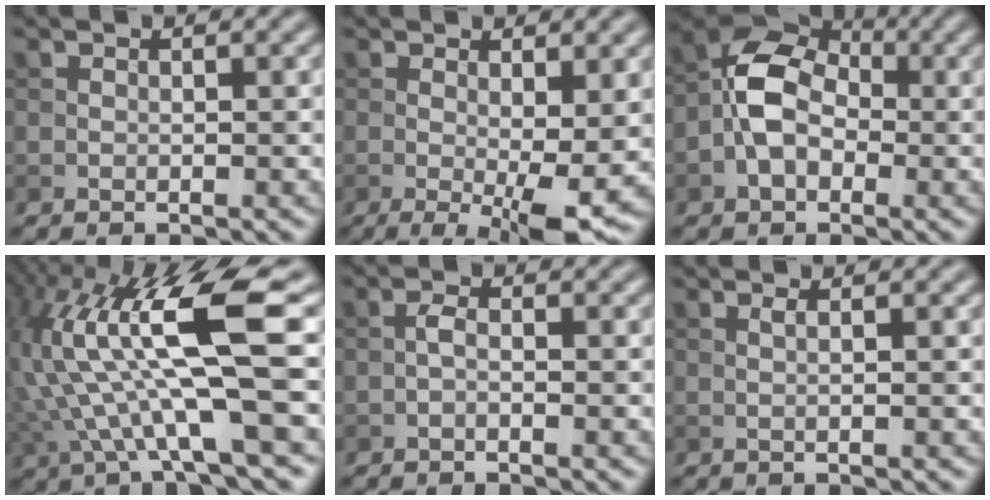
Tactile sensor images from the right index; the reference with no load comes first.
{"total": 6.7, "force": [-0.9, 1.5, 6.4], "torque": [-0.100, -0.020, -0.008]}
{"total": 6.4, "force": [-1.2, 4.4, 4.4], "torque": [-0.079, 0.012, -0.032]}
{"total": 13.2, "force": [2.5, 2.8, 12.7], "torque": [-0.247, 0.011, 0.063]}
{"total": 1.1, "force": [-0.5, 0.4, 0.9], "torque": [-0.017, 0.003, -0.012]}
{"total": 0.9, "force": [0.2, 0.2, 0.9], "torque": [-0.016, 0.006, 0.000]}